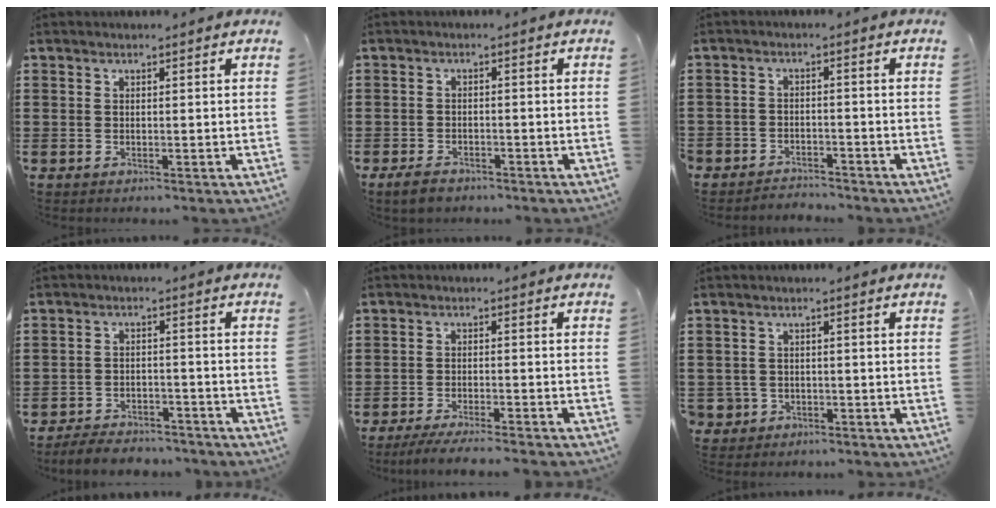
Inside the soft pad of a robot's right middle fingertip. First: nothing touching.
{"total": 1.9, "force": [-1.6, 0.8, 0.7], "torque": [-0.024, 0.001, -0.035]}
{"total": 3.2, "force": [-3.1, 0.7, -0.3], "torque": [-0.002, 0.002, -0.069]}
{"total": 4.0, "force": [-3.9, 0.6, 0.3], "torque": [-0.006, 0.006, -0.082]}
{"total": 3.5, "force": [-3.2, -0.3, 1.2], "torque": [-0.026, -0.008, -0.064]}
{"total": 2.0, "force": [-1.3, 1.5, 0.2], "torque": [-0.017, -0.002, -0.033]}